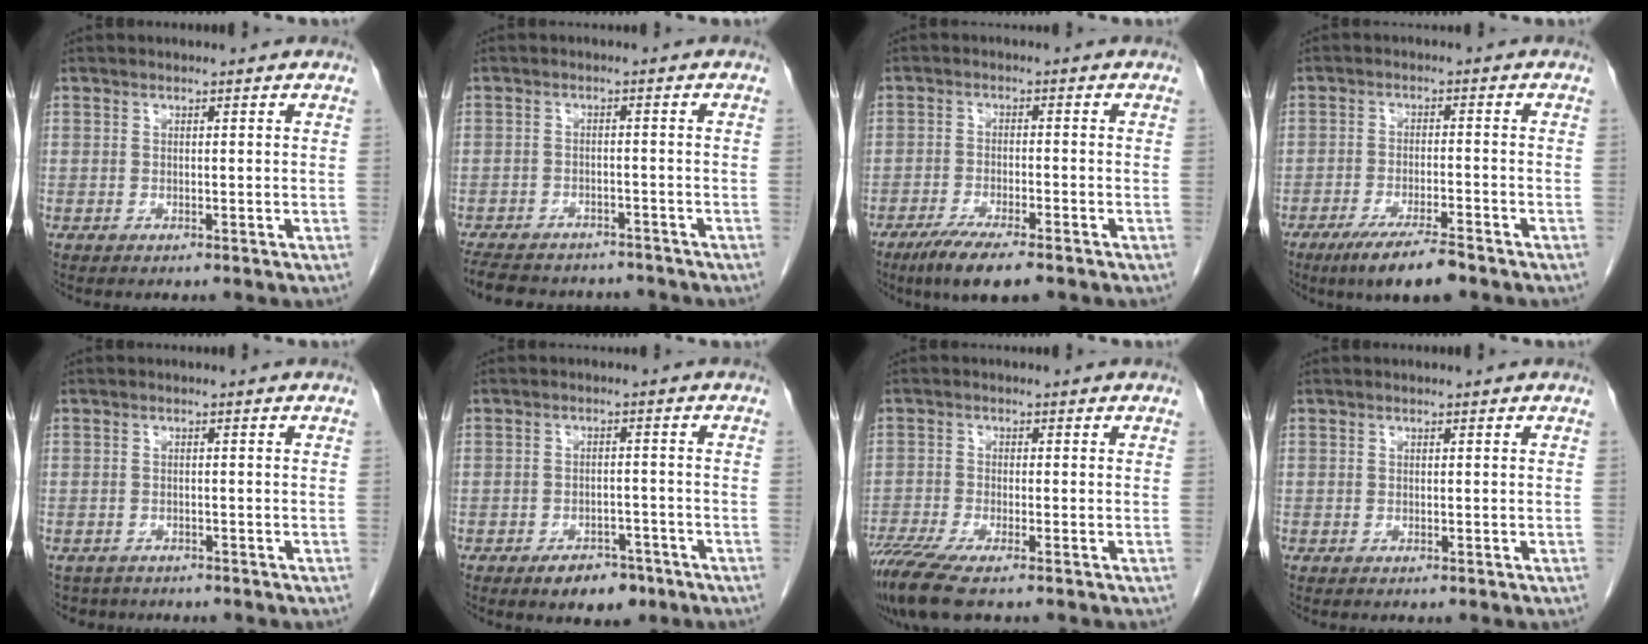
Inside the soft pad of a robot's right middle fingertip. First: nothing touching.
{"total": 14.0, "force": [-12.2, 5.0, 4.7], "torque": [-0.109, 0.000, -0.160]}
{"total": 7.2, "force": [-5.1, 1.0, 5.0], "torque": [-0.084, -0.015, -0.083]}
{"total": 7.7, "force": [-5.6, 0.8, 5.2], "torque": [-0.089, -0.017, -0.094]}
{"total": 3.7, "force": [-3.1, 1.9, 0.0], "torque": [0.000, 0.000, -0.047]}
{"total": 5.2, "force": [-3.5, 2.7, 2.7], "torque": [-0.036, 0.004, -0.044]}
{"total": 6.9, "force": [-5.1, 0.6, 4.6], "torque": [-0.085, -0.019, -0.093]}
{"total": 0.0}